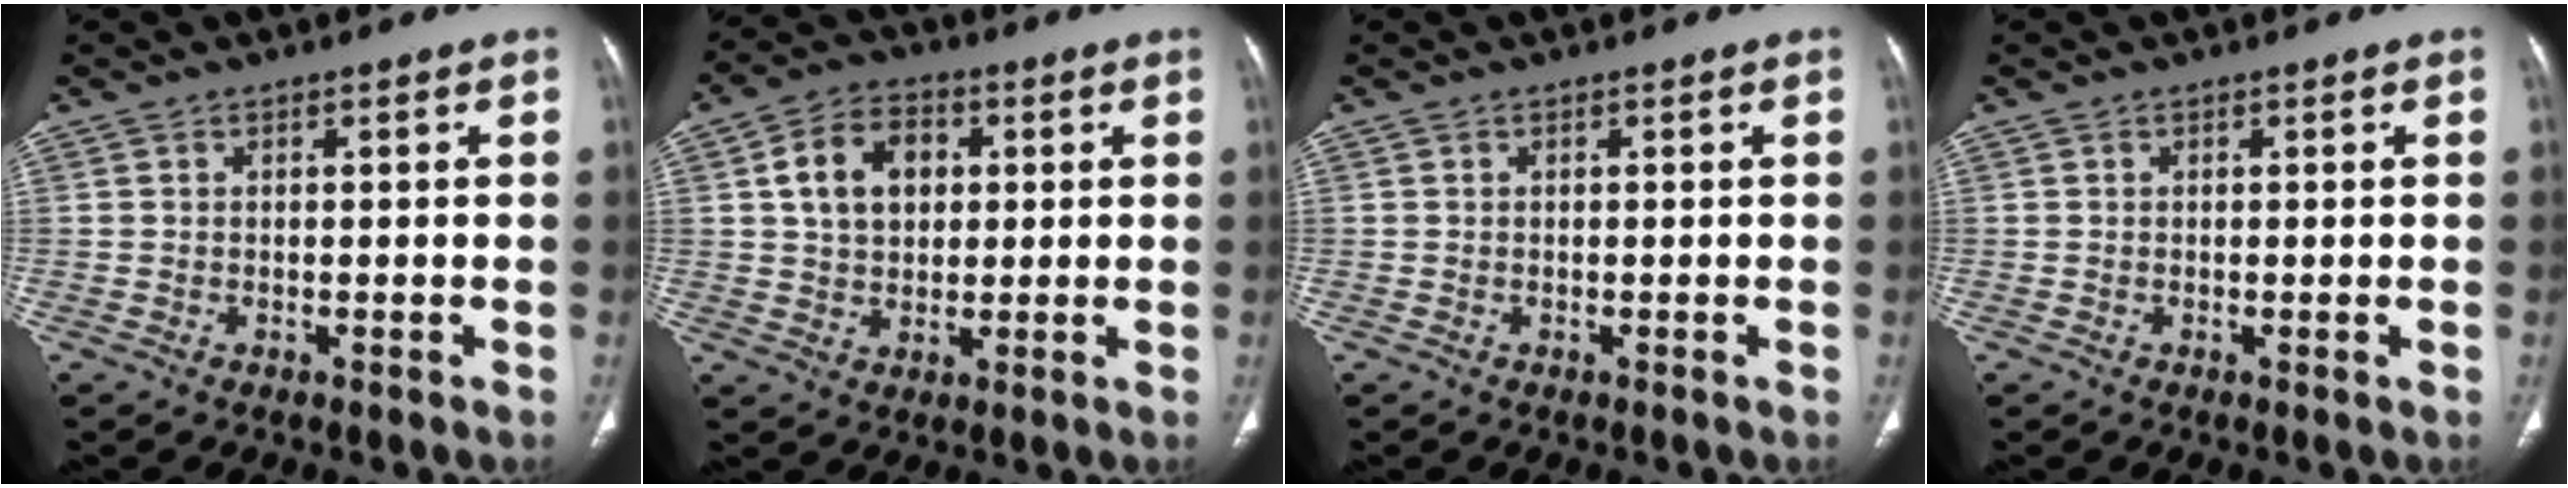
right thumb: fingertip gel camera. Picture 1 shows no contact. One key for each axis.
{"total": 9.9, "fx": 2.2, "fy": 7.2, "fz": 6.4, "tx": -0.086, "ty": 0.004, "tz": 0.036}
{"total": 0.0}
{"total": 0.0}